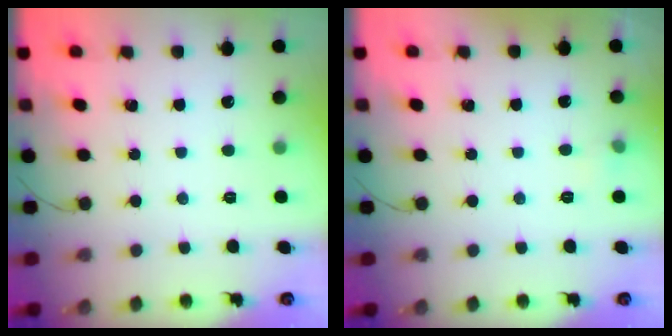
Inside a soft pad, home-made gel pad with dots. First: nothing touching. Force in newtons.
{"total": 3.2, "press": 3.1, "slide": 0.9}